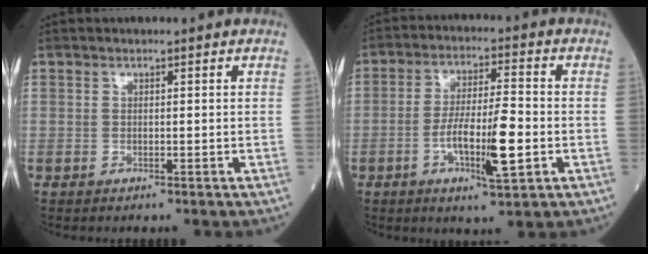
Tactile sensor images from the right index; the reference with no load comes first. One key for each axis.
{"total": 9.9, "fx": -2.7, "fy": 1.3, "fz": 9.4, "tx": -0.166, "ty": -0.001, "tz": -0.048}